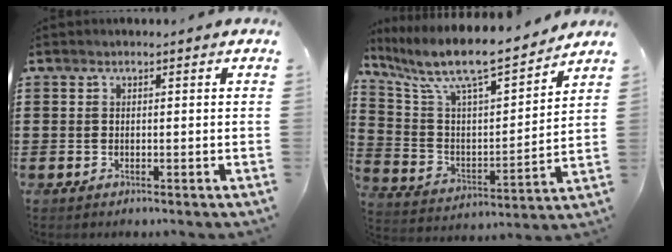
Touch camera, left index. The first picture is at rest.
{"total": 9.2, "force": [7.9, 1.3, 4.6], "torque": [-0.126, -0.054, 0.130]}